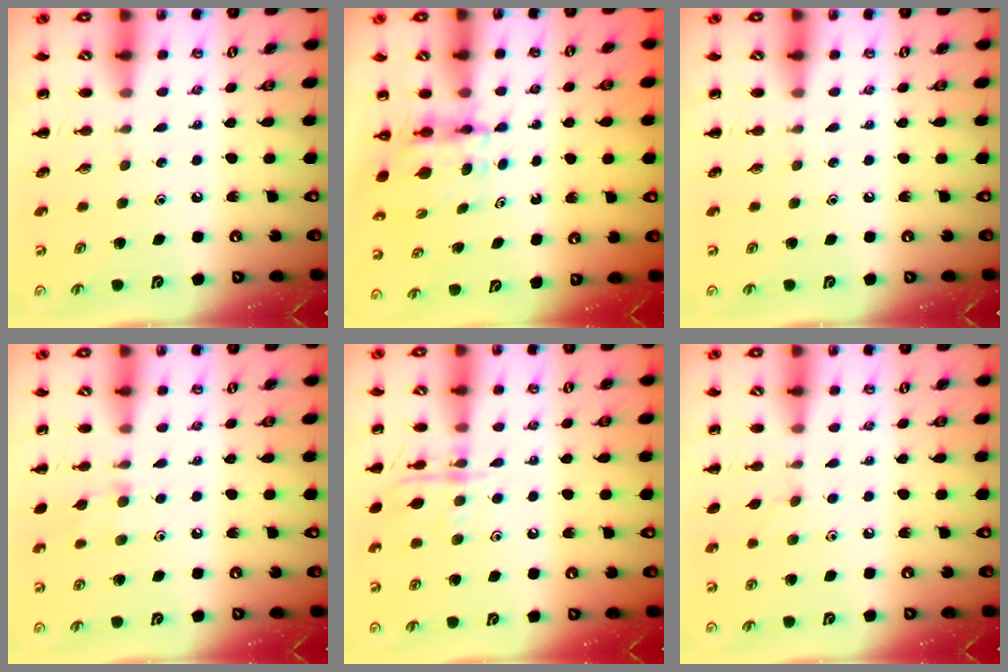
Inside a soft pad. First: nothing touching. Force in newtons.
{"total": 3.9, "press": 3.9, "slide": 0.3}
{"total": 0.0}
{"total": 6.8, "press": 6.3, "slide": 2.5}
{"total": 10.8, "press": 10.7, "slide": 0.6}
{"total": 3.3, "press": 3.1, "slide": 1.2}